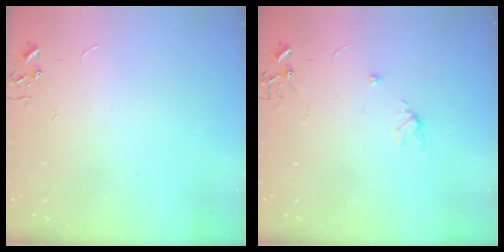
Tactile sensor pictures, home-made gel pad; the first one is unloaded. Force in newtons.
{"total": 5.6, "press": 5.6, "slide": 0.6}